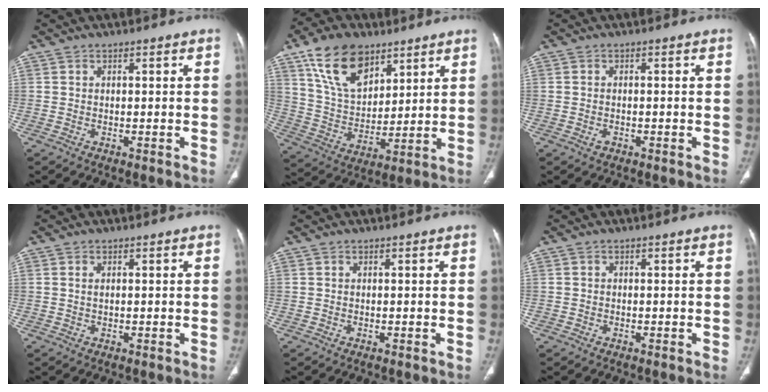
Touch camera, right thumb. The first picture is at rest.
{"total": 15.8, "force": [9.3, 9.2, 8.9], "torque": [-0.127, -0.037, 0.178]}
{"total": 1.0, "force": [-0.5, 0.6, 0.6], "torque": [-0.009, 0.005, -0.008]}
{"total": 0.9, "force": [0.4, 0.3, 0.7], "torque": [-0.017, 0.003, 0.010]}
{"total": 0.0}
{"total": 0.0}